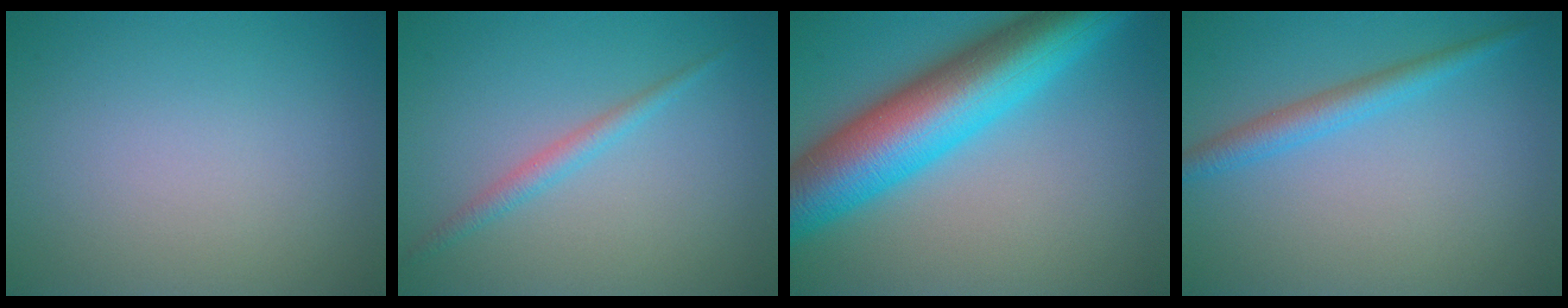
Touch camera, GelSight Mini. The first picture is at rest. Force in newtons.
{"total": 1.7, "press": 1.7, "slide": 0.1}
{"total": 12.2, "press": 12.2, "slide": 0.4}
{"total": 2.5, "press": 2.5, "slide": 0.1}